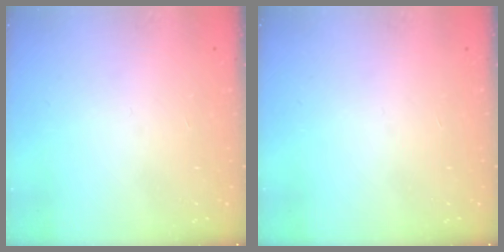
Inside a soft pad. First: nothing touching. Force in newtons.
{"total": 0.0}